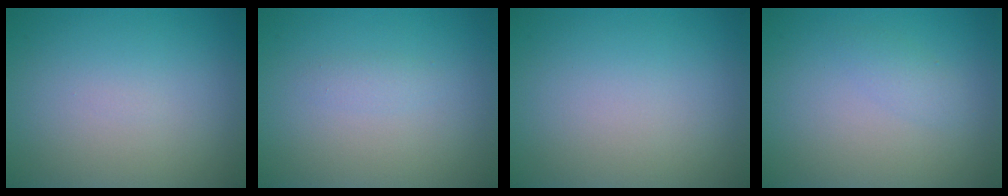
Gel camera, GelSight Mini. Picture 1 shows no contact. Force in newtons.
{"total": 0.8, "press": 0.8, "slide": 0.1}
{"total": 0.0}
{"total": 1.2, "press": 1.2, "slide": 0.0}